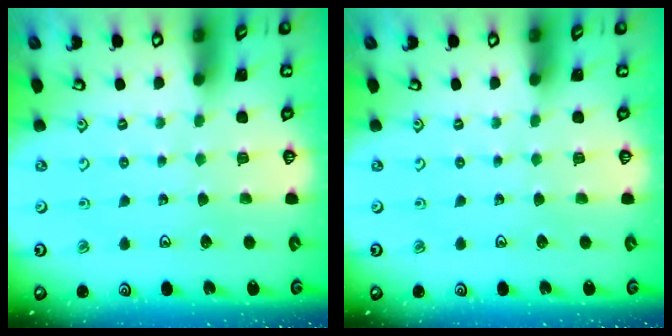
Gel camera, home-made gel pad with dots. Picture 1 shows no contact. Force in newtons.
{"total": 0.0}